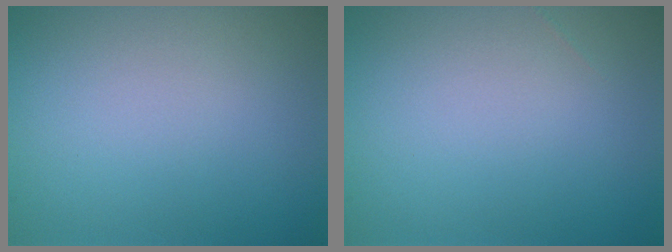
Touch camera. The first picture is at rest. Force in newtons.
{"total": 0.0}